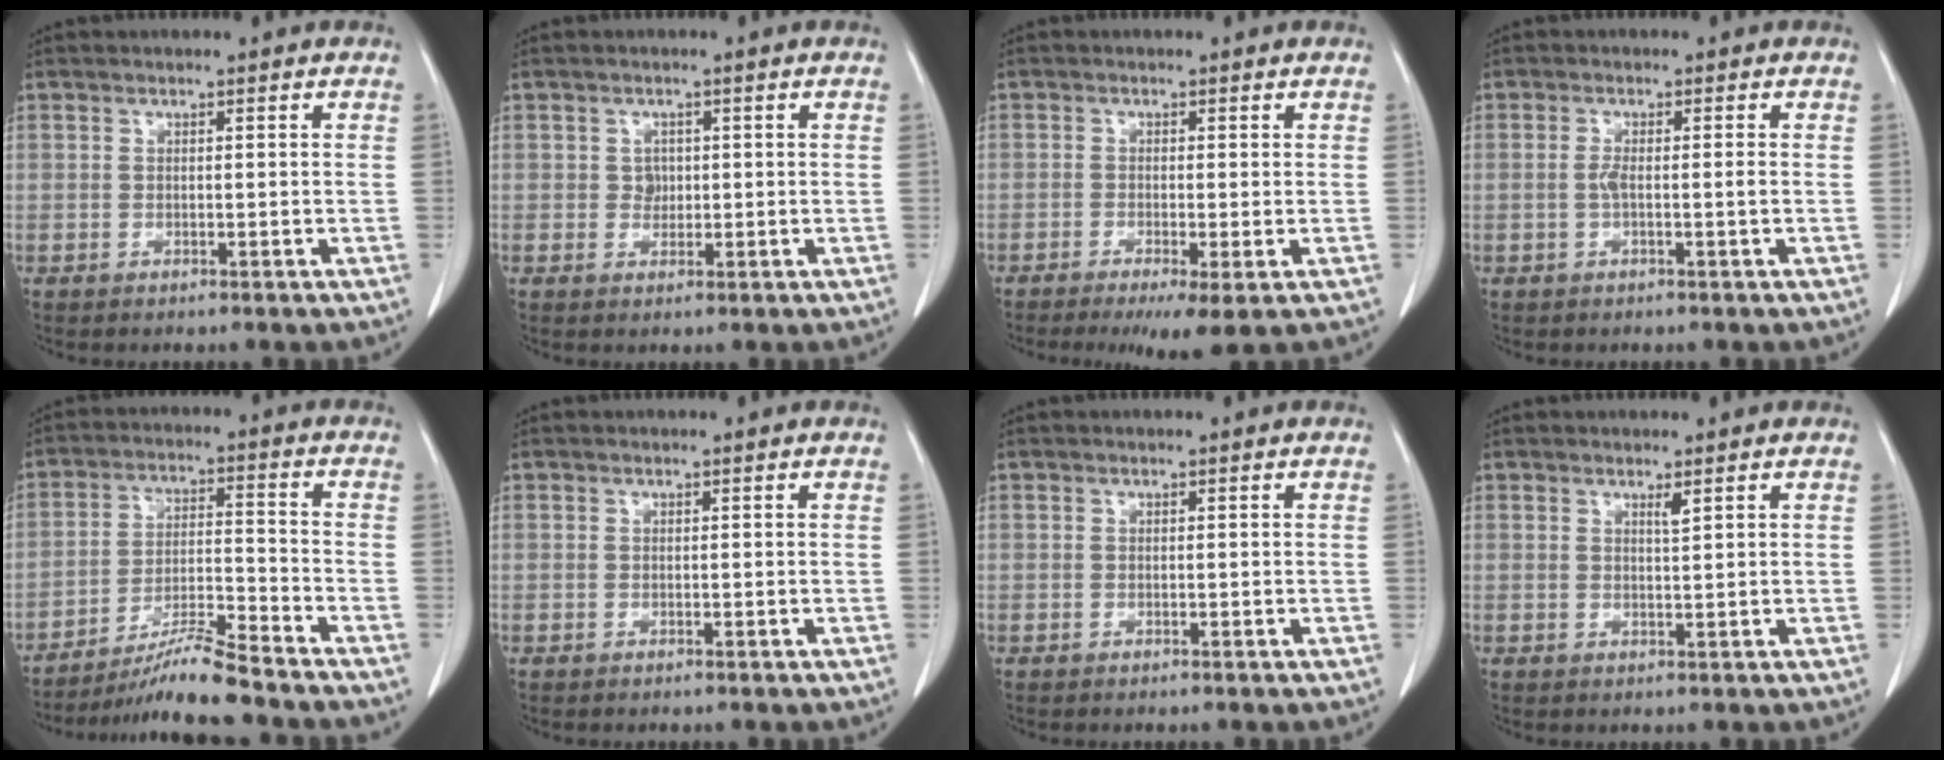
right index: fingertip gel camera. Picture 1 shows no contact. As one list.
[{"total": 1.7, "force": [0.2, 1.5, 0.7], "torque": [-0.010, 0.001, 0.005]}, {"total": 4.7, "force": [-2.4, 0.6, 4.0], "torque": [-0.058, -0.014, -0.035]}, {"total": 2.0, "force": [-0.4, 0.1, 2.0], "torque": [-0.039, 0.000, -0.007]}, {"total": 9.8, "force": [-8.6, -1.0, 4.4], "torque": [-0.077, -0.011, -0.155]}, {"total": 0.0}, {"total": 0.0}, {"total": 1.1, "force": [0.8, -0.1, 0.8], "torque": [-0.016, -0.007, 0.013]}]